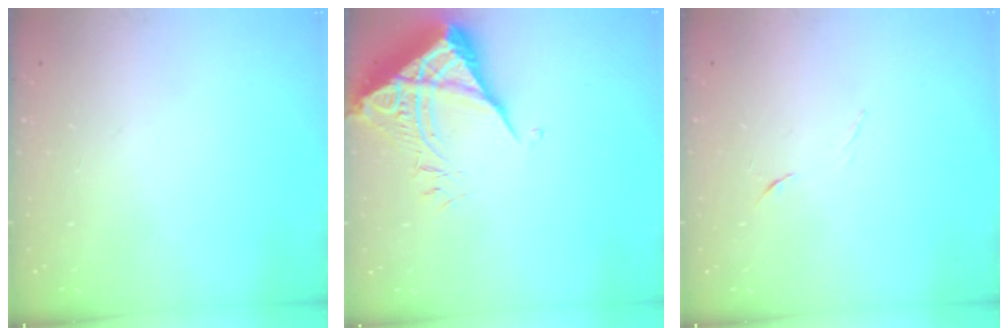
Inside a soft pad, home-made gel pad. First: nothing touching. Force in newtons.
{"total": 6.1, "press": 6.0, "slide": 0.7}
{"total": 4.1, "press": 4.0, "slide": 1.1}